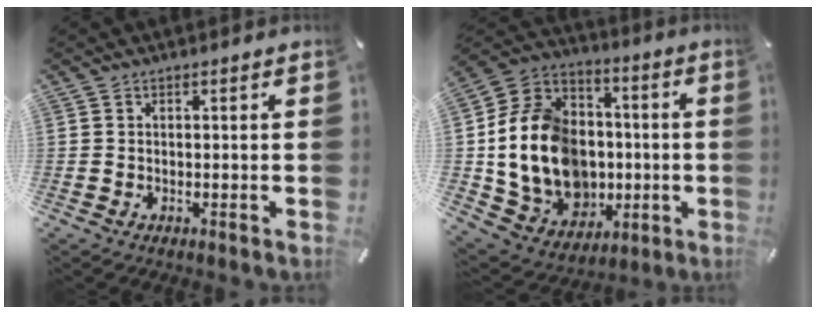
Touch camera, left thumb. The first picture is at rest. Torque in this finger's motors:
{"motor_torque": [2.50, 2.51, 2.77, 0.00, 0.35]}